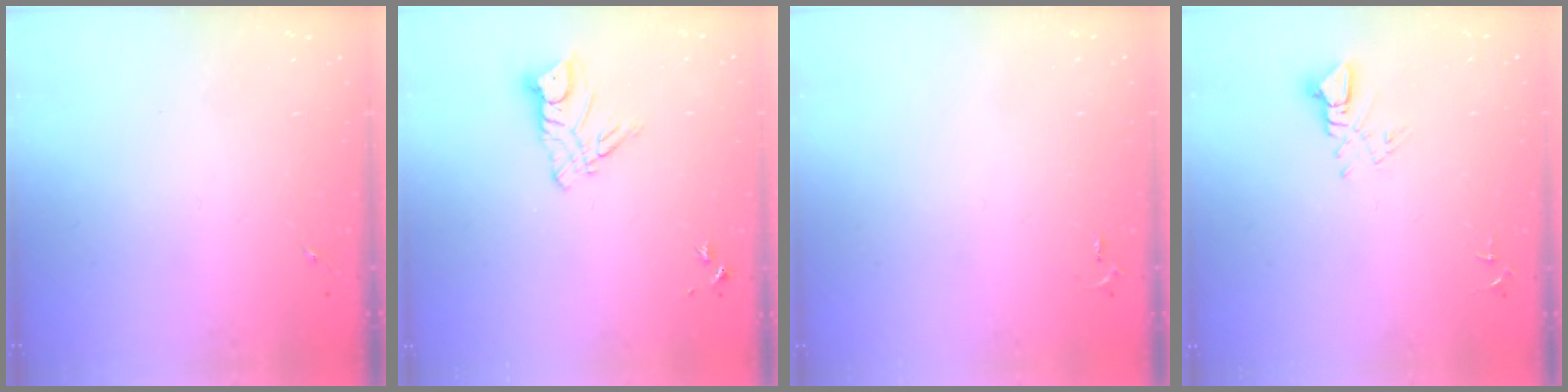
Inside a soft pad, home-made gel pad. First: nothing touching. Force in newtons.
{"total": 8.6, "press": 8.5, "slide": 0.9}
{"total": 2.6, "press": 2.6, "slide": 0.4}
{"total": 5.0, "press": 5.0, "slide": 0.2}